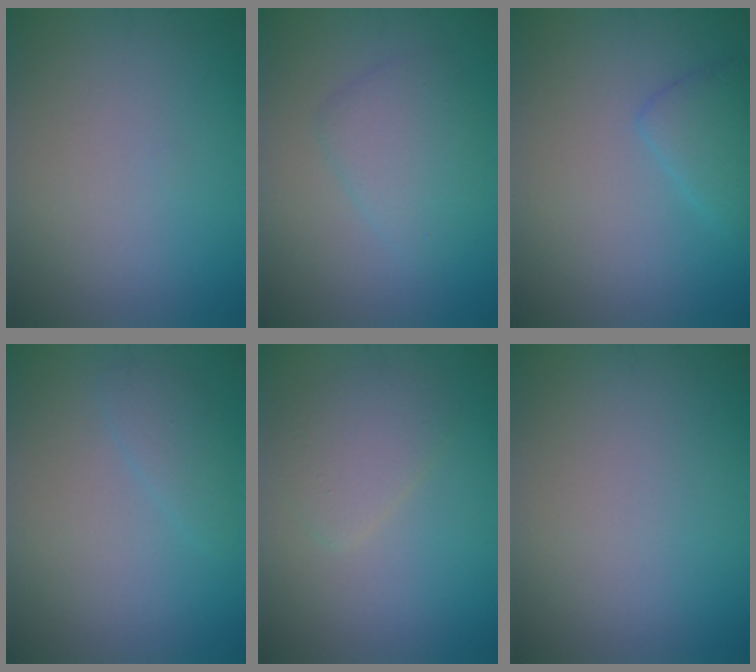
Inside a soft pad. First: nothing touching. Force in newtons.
{"total": 3.1, "press": 3.1, "slide": 0.2}
{"total": 2.3, "press": 2.3, "slide": 0.2}
{"total": 1.5, "press": 1.5, "slide": 0.1}
{"total": 2.5, "press": 2.5, "slide": 0.1}
{"total": 0.0}